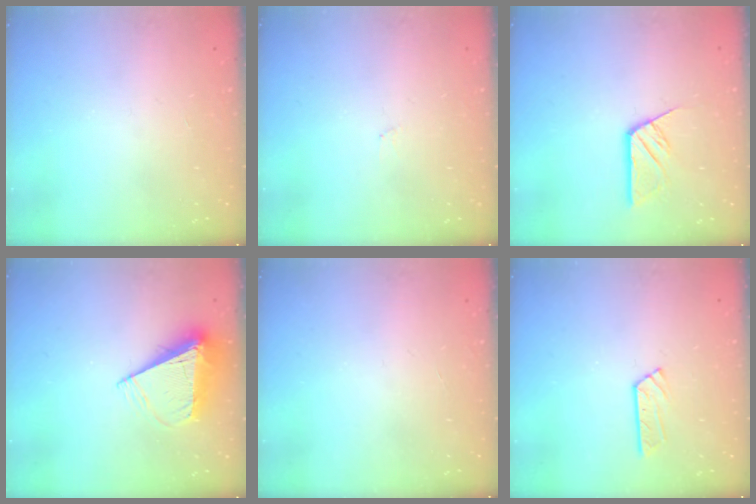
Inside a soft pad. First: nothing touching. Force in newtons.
{"total": 2.8, "press": 2.8, "slide": 0.4}
{"total": 7.9, "press": 7.9, "slide": 0.7}
{"total": 9.5, "press": 9.5, "slide": 0.9}
{"total": 0.0}
{"total": 4.2, "press": 4.2, "slide": 0.4}